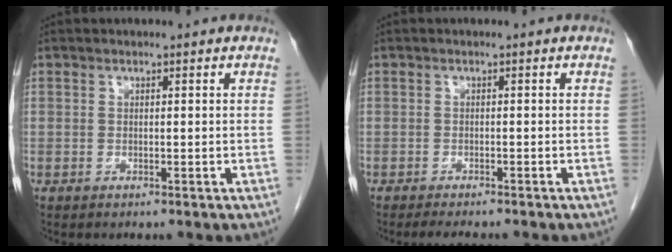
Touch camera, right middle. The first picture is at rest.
{"total": 4.1, "force": [-3.6, 0.6, 1.9], "torque": [-0.027, -0.009, -0.047]}